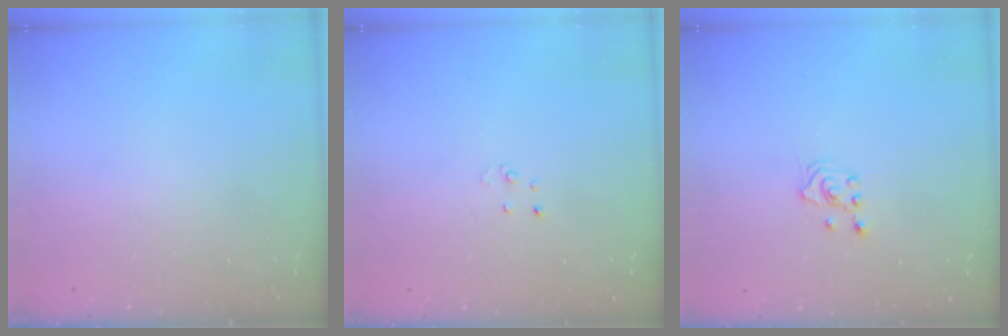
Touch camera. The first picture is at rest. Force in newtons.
{"total": 2.6, "press": 2.6, "slide": 0.3}
{"total": 1.8, "press": 1.8, "slide": 0.2}